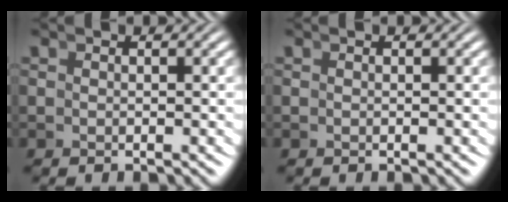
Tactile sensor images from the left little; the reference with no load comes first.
{"total": 0.0}